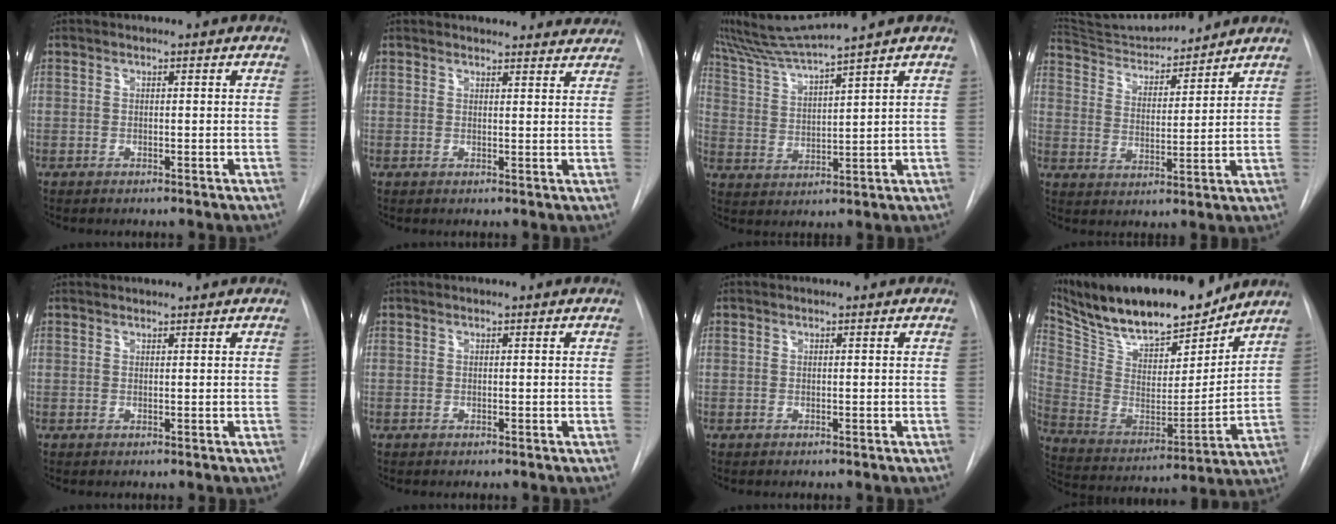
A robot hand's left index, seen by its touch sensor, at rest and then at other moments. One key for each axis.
{"total": 12.1, "fx": 11.6, "fy": 2.8, "fz": 2.0, "tx": -0.003, "ty": 0.008, "tz": 0.121}
{"total": 8.2, "fx": 7.4, "fy": -2.3, "fz": 2.7, "tx": -0.065, "ty": -0.006, "tz": 0.150}
{"total": 12.5, "fx": 12.1, "fy": 1.0, "fz": 2.9, "tx": -0.057, "ty": 0.009, "tz": 0.211}
{"total": 1.8, "fx": 1.8, "fy": 0.1, "fz": 0.3, "tx": -0.004, "ty": 0.020, "tz": 0.028}
{"total": 0.0}
{"total": 0.0}
{"total": 23.6, "fx": 19.9, "fy": 6.1, "fz": 11.2, "tx": -0.214, "ty": -0.007, "tz": 0.328}